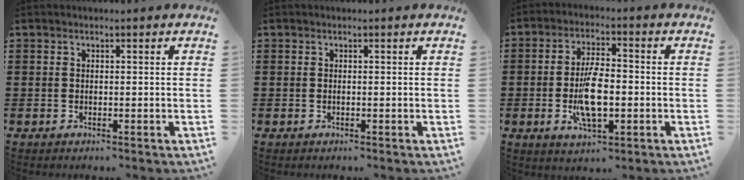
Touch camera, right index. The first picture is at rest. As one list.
[{"total": 0.0}, {"total": 8.2, "force": [-1.5, 3.4, 7.3], "torque": [-0.151, -0.001, -0.029]}]